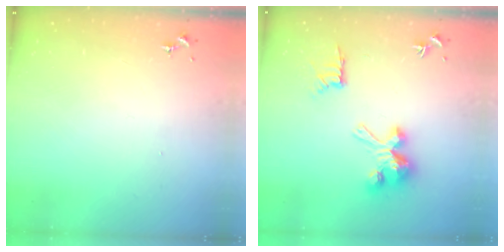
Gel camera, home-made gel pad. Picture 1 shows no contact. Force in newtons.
{"total": 12.1, "press": 12.1, "slide": 0.1}